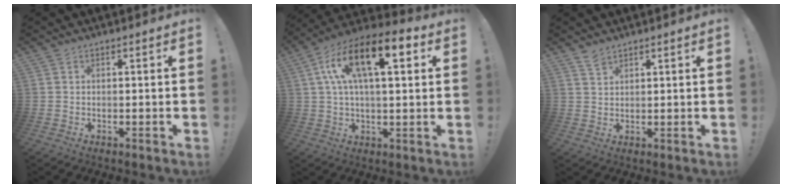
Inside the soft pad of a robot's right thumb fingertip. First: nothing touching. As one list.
[{"total": 16.9, "force": [6.1, 6.8, 14.2], "torque": [-0.257, -0.004, 0.098]}, {"total": 3.0, "force": [2.5, 1.2, 0.9], "torque": [-0.014, -0.016, 0.048]}]